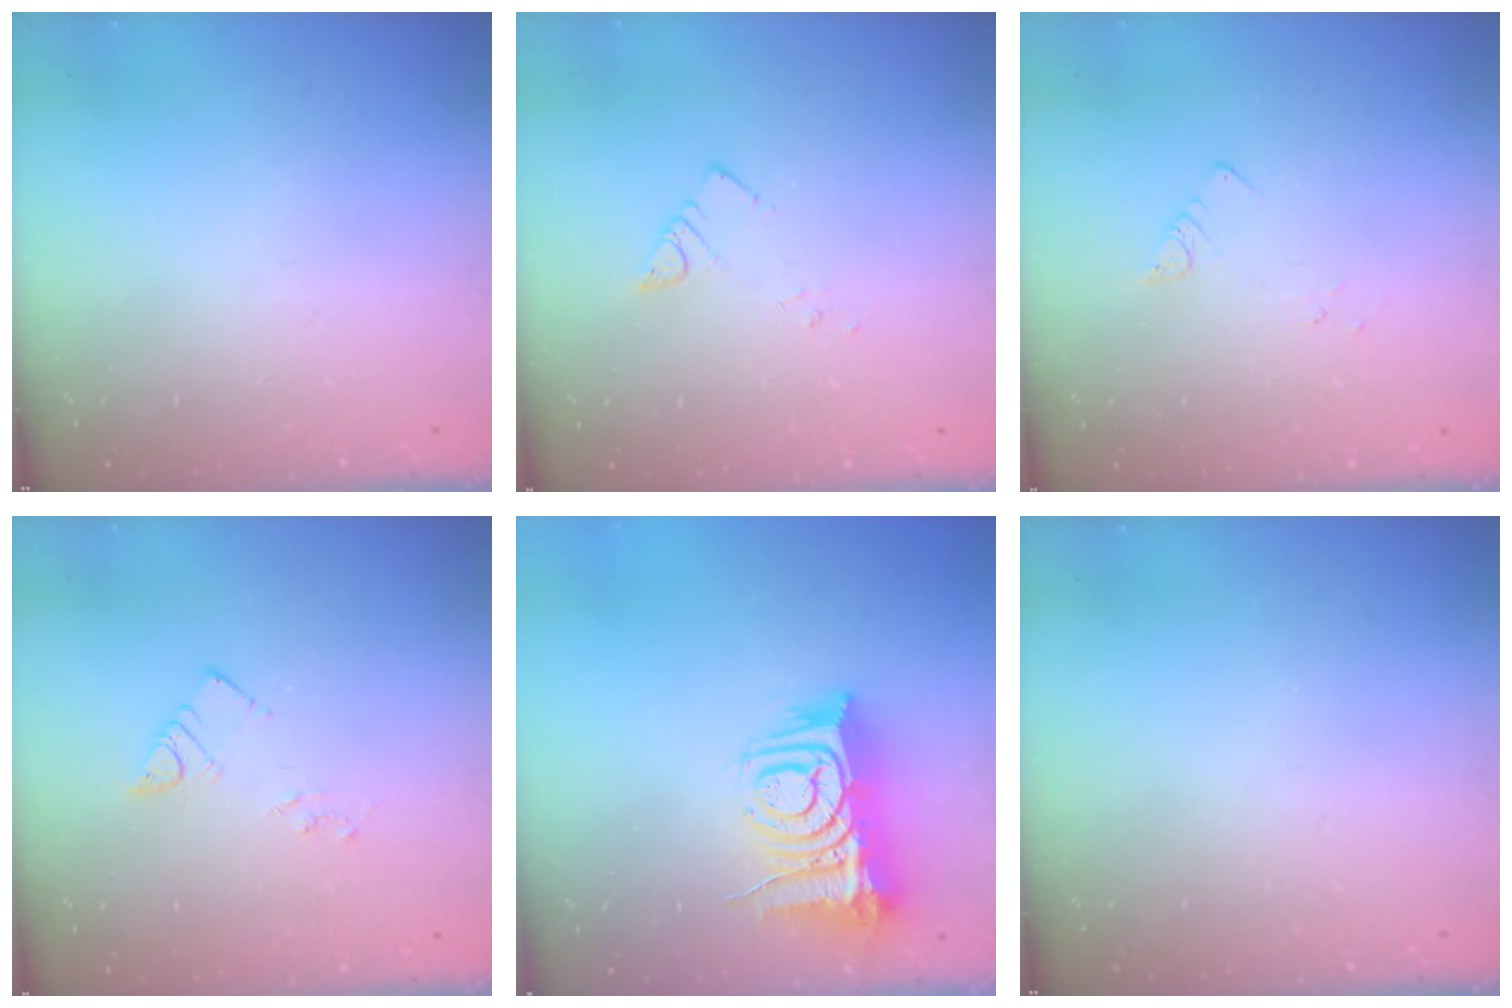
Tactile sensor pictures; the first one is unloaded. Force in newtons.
{"total": 2.5, "press": 2.5, "slide": 0.3}
{"total": 1.9, "press": 1.9, "slide": 0.2}
{"total": 4.0, "press": 3.9, "slide": 0.5}
{"total": 12.8, "press": 12.7, "slide": 1.6}
{"total": 0.0}